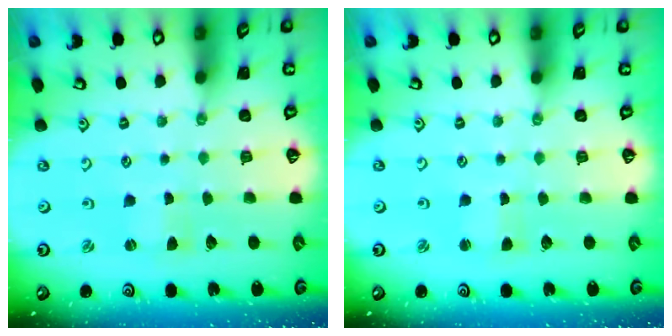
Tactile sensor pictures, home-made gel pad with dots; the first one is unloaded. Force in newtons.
{"total": 1.9, "press": 1.9, "slide": 0.4}